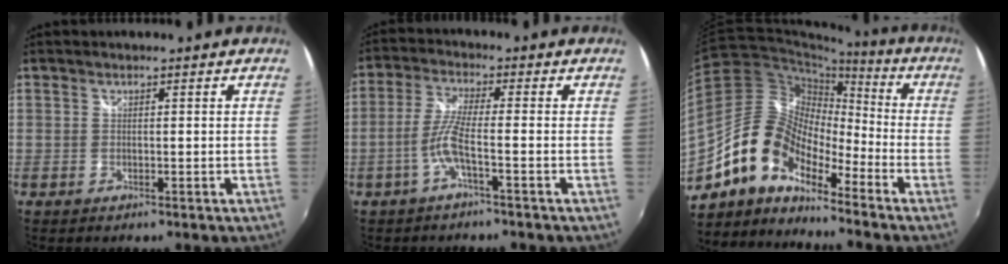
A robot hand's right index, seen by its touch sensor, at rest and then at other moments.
{"total": 5.1, "force": [-2.3, -0.2, 4.6], "torque": [-0.107, 0.001, -0.043]}
{"total": 13.6, "force": [-9.5, 6.7, 7.2], "torque": [-0.128, 0.020, -0.195]}